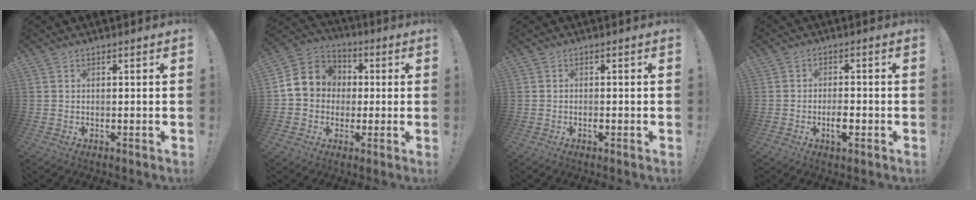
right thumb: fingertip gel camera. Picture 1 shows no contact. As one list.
[{"total": 11.6, "force": [0.7, 10.6, 4.6], "torque": [-0.072, 0.014, 0.023]}, {"total": 0.9, "force": [-0.5, 0.3, 0.6], "torque": [-0.009, 0.000, -0.008]}, {"total": 4.4, "force": [-1.6, 2.2, 3.4], "torque": [-0.043, 0.004, -0.030]}]